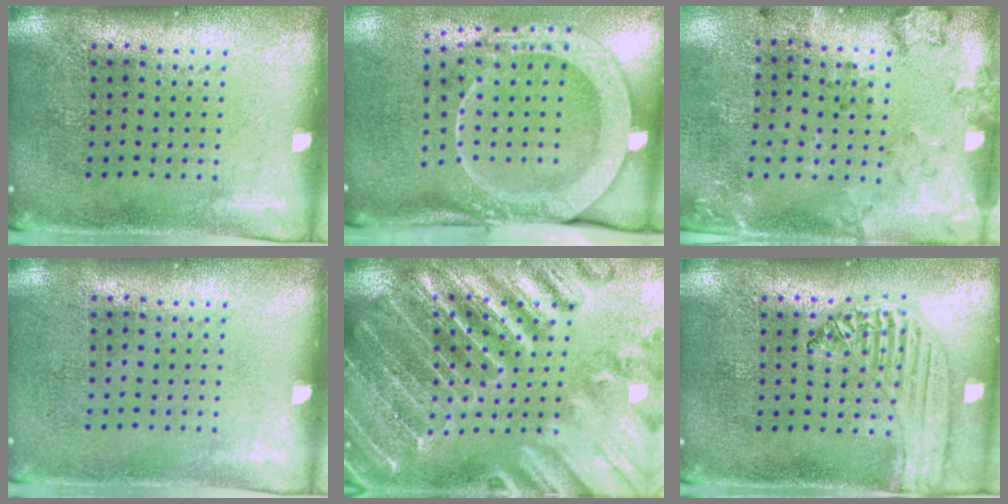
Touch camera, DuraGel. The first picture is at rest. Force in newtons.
{"total": 2.8, "press": 2.1, "slide": 1.9}
{"total": 2.0, "press": 1.4, "slide": 1.5}
{"total": 0.0}
{"total": 4.0, "press": 3.8, "slide": 1.2}
{"total": 1.2, "press": 1.2, "slide": 0.1}